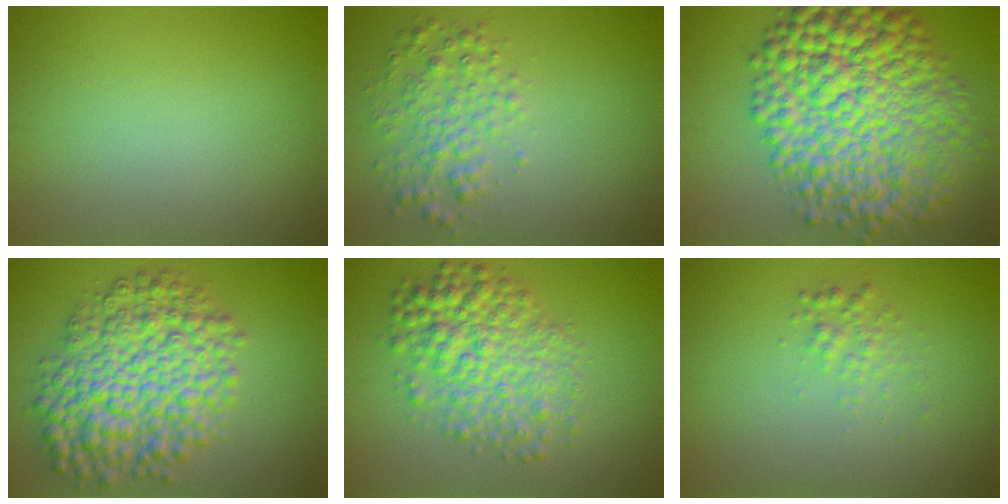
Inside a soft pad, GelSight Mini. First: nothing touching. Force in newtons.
{"total": 3.0, "press": 3.0, "slide": 0.0}
{"total": 13.9, "press": 13.9, "slide": 0.0}
{"total": 9.2, "press": 9.2, "slide": 0.1}
{"total": 6.1, "press": 6.1, "slide": 0.0}
{"total": 1.5, "press": 1.5, "slide": 0.1}